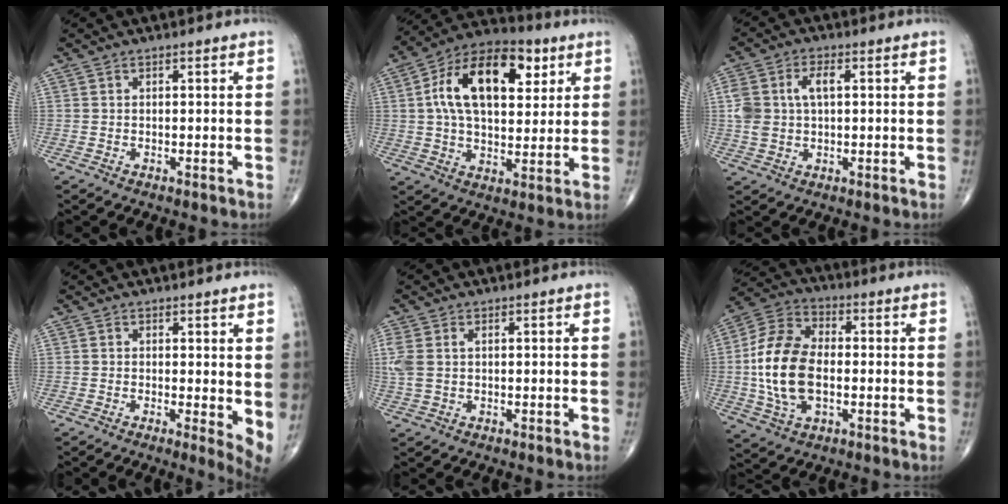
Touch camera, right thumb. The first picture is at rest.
{"total": 19.3, "force": [5.6, 10.8, 15.0], "torque": [-0.224, 0.006, 0.085]}
{"total": 7.1, "force": [1.2, 4.2, 5.6], "torque": [-0.120, 0.014, 0.025]}
{"total": 4.2, "force": [0.7, 1.2, 3.9], "torque": [-0.054, -0.013, 0.008]}
{"total": 5.2, "force": [0.8, 3.3, 3.9], "torque": [-0.126, 0.014, 0.021]}
{"total": 15.8, "force": [-1.1, 9.3, 12.8], "torque": [-0.255, 0.017, -0.021]}